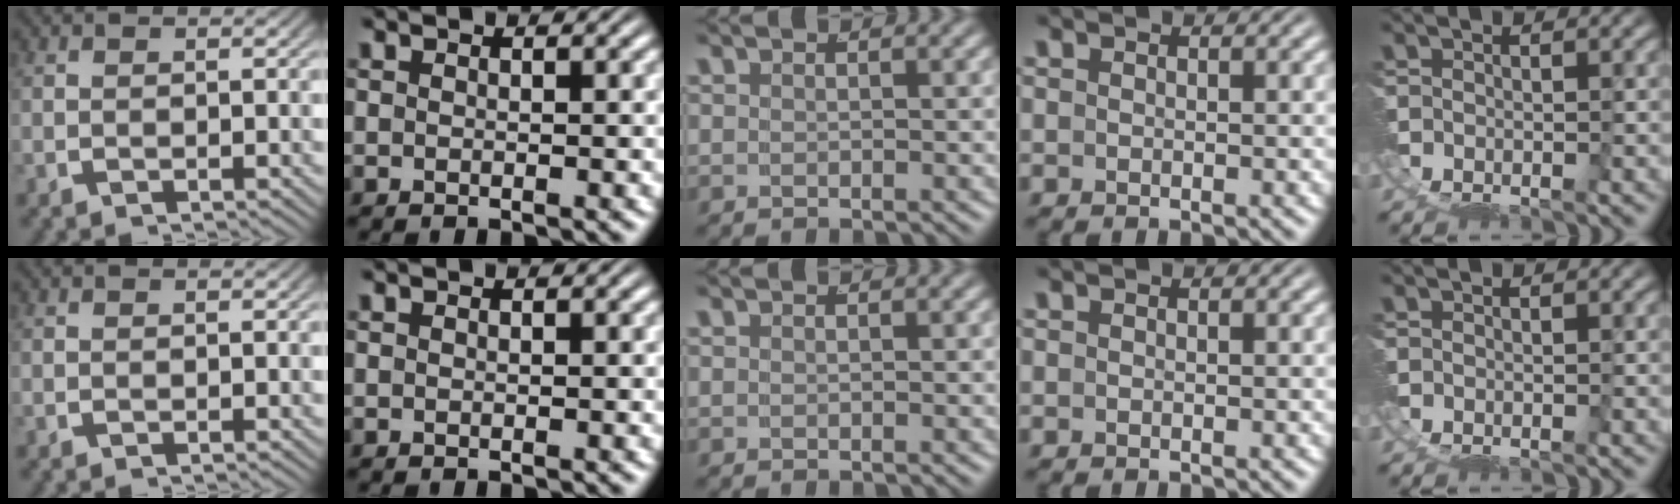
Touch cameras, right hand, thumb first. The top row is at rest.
{}